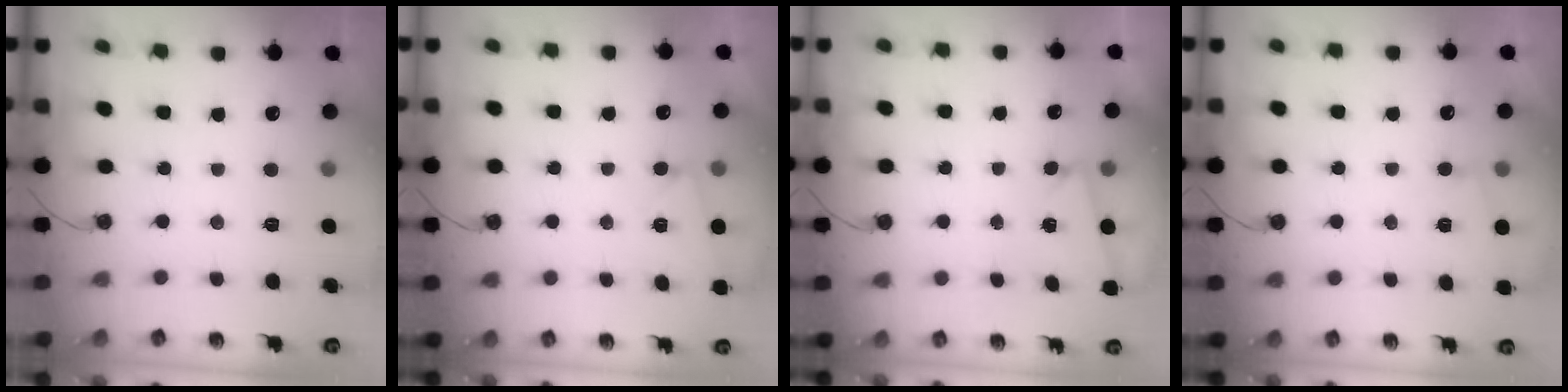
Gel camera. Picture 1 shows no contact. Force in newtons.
{"total": 2.6, "press": 1.5, "slide": 2.1}
{"total": 3.0, "press": 2.4, "slide": 1.7}
{"total": 1.5, "press": 1.4, "slide": 0.4}